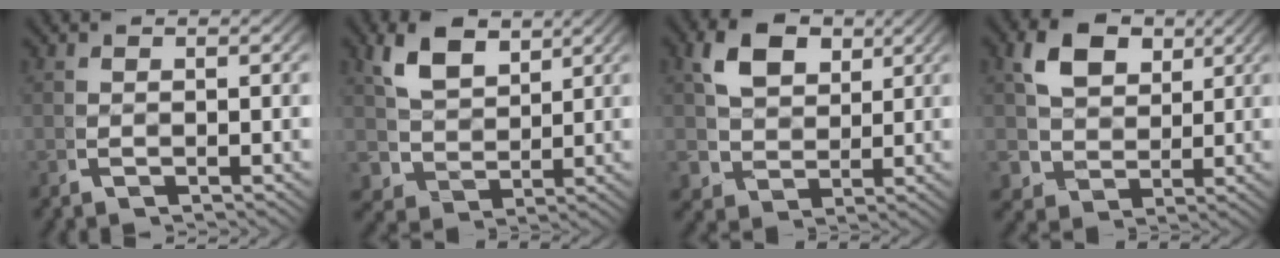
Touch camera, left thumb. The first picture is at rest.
{"total": 4.7, "force": [2.1, 3.7, 2.1], "torque": [-0.066, -0.025, 0.054]}
{"total": 4.5, "force": [1.9, 3.7, 1.8], "torque": [-0.043, -0.014, 0.041]}
{"total": 5.7, "force": [1.8, 4.9, 2.3], "torque": [-0.060, -0.022, 0.038]}